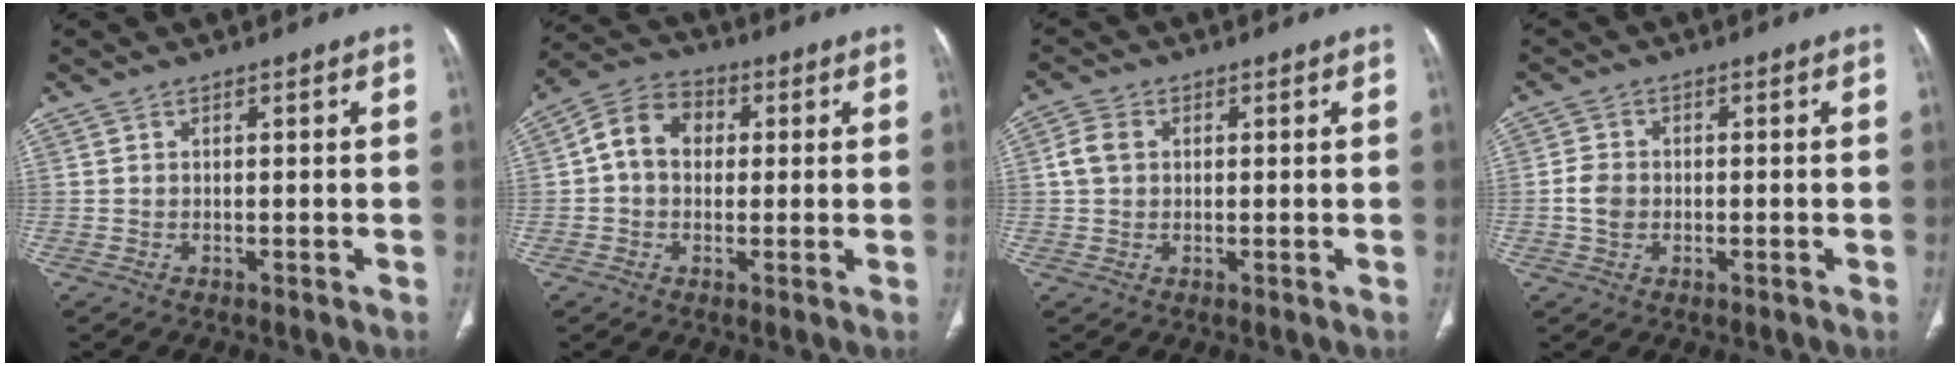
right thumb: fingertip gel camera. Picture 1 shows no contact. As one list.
[{"total": 8.3, "force": [0.4, 6.7, 4.9], "torque": [-0.067, 0.025, -0.007]}, {"total": 4.0, "force": [0.7, 3.2, 2.3], "torque": [-0.046, 0.008, 0.010]}, {"total": 3.8, "force": [-0.6, 3.0, 2.3], "torque": [-0.040, 0.009, -0.014]}]